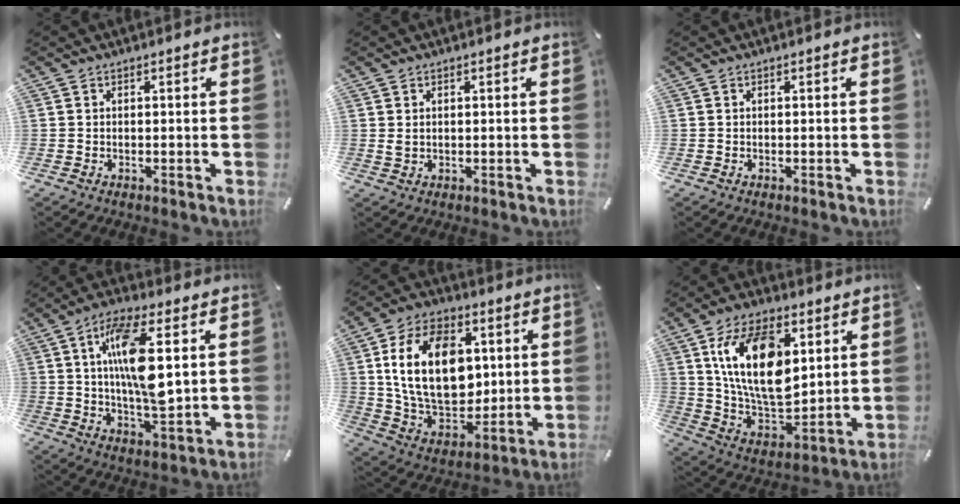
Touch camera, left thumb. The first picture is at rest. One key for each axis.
{"total": 1.2, "fx": 0.4, "fy": 0.9, "fz": 0.7, "tx": -0.016, "ty": 0.003, "tz": 0.007}
{"total": 0.0}
{"total": 14.9, "fx": 3.3, "fy": 5.2, "fz": 13.6, "tx": -0.254, "ty": -0.010, "tz": 0.050}
{"total": 20.5, "fx": 3.8, "fy": 14.2, "fz": 14.3, "tx": -0.278, "ty": -0.007, "tz": 0.068}
{"total": 20.6, "fx": 7.1, "fy": 12.0, "fz": 15.2, "tx": -0.310, "ty": -0.021, "tz": 0.122}